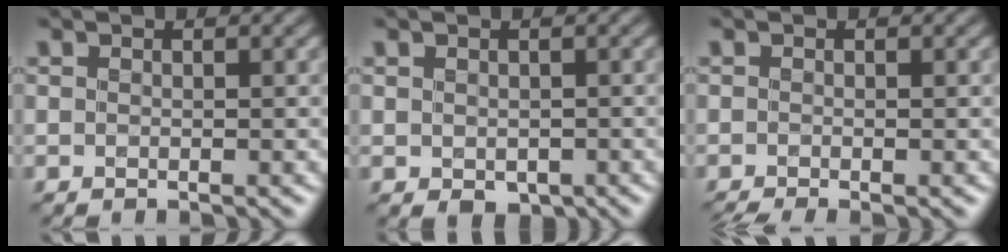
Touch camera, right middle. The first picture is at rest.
{"total": 1.2, "force": [-0.2, 1.0, 0.7], "torque": [-0.011, -0.009, 0.000]}
{"total": 1.4, "force": [-1.1, 0.1, 0.8], "torque": [-0.012, -0.012, -0.025]}